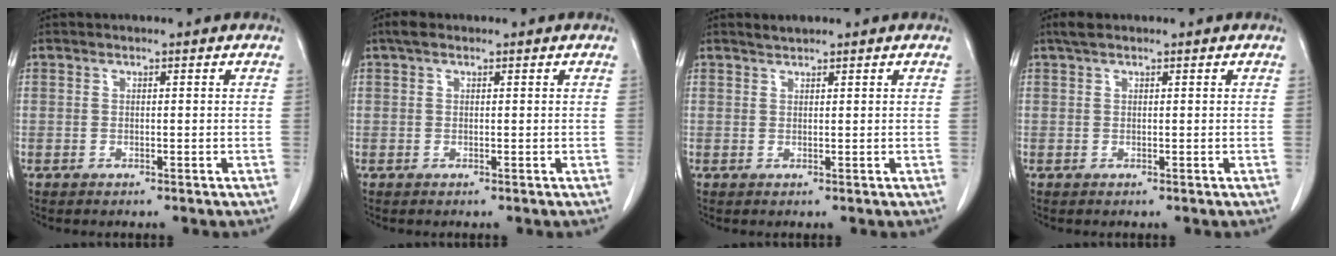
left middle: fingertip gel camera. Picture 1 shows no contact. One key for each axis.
{"total": 1.5, "fx": 1.0, "fy": 0.8, "fz": 0.9, "tx": -0.018, "ty": 0.017, "tz": 0.015}
{"total": 1.1, "fx": 1.0, "fy": 0.1, "fz": 0.3, "tx": -0.013, "ty": 0.003, "tz": 0.022}
{"total": 1.7, "fx": 1.3, "fy": 0.5, "fz": 1.0, "tx": -0.022, "ty": 0.017, "tz": 0.024}